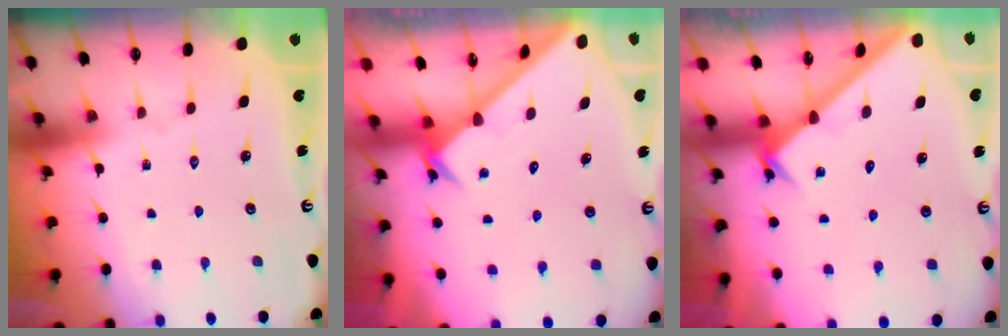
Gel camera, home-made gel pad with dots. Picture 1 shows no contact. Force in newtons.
{"total": 2.4, "press": 2.4, "slide": 0.2}
{"total": 2.1, "press": 2.1, "slide": 0.2}